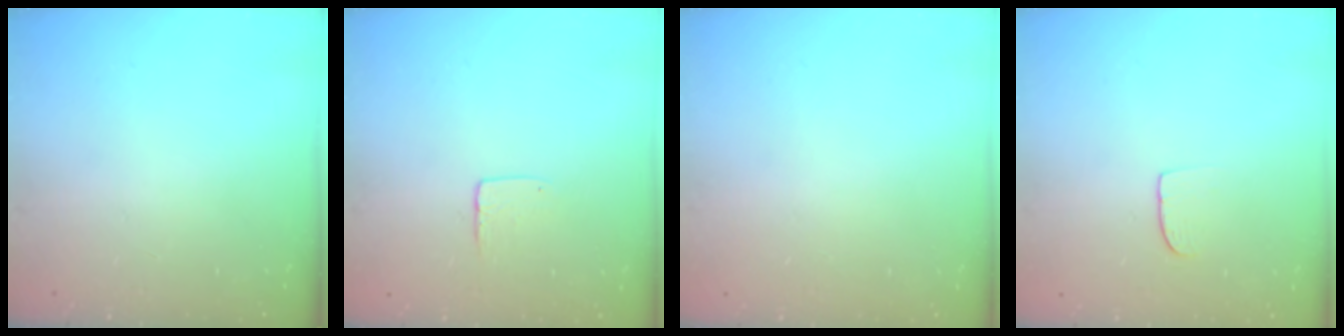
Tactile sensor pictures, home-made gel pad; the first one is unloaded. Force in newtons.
{"total": 4.3, "press": 4.3, "slide": 0.4}
{"total": 0.0}
{"total": 5.6, "press": 5.5, "slide": 0.5}